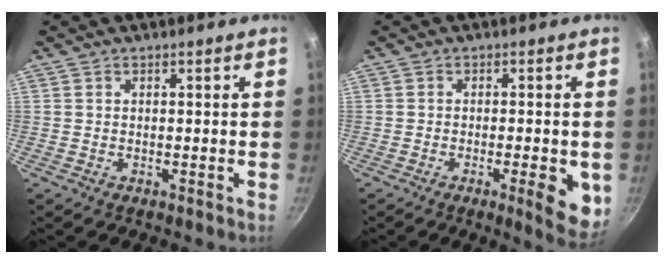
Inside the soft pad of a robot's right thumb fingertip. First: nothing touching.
{"total": 8.0, "force": [-2.3, 2.4, 7.3], "torque": [-0.080, 0.004, -0.026]}